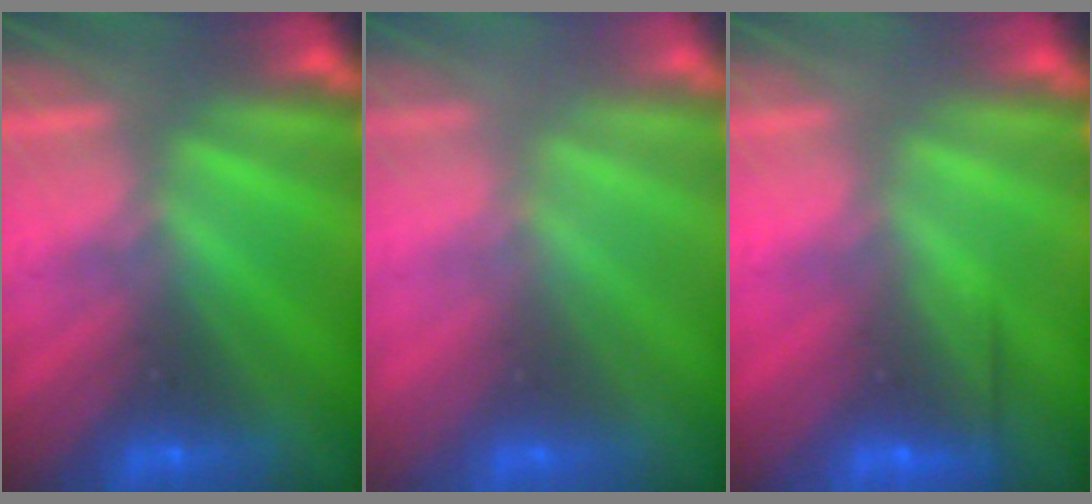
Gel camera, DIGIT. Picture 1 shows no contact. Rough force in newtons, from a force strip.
{"total": 2.6}
{"total": 2.6}